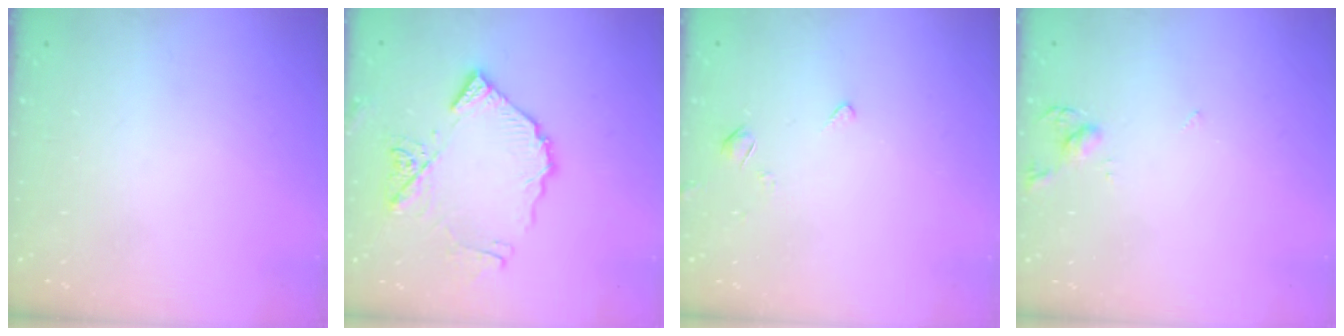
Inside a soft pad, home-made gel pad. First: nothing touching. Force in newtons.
{"total": 14.4, "press": 14.3, "slide": 1.7}
{"total": 2.5, "press": 2.5, "slide": 0.5}
{"total": 4.0, "press": 3.9, "slide": 0.8}